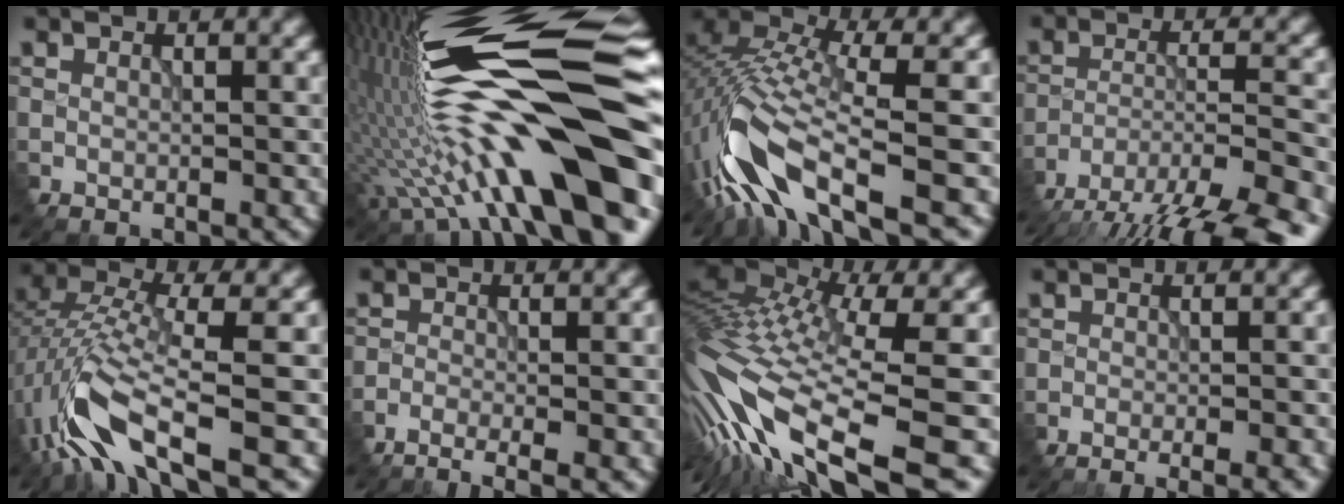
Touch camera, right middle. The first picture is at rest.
{"total": 20.0, "force": [-2.3, 5.0, 19.2], "torque": [-0.307, 0.012, -0.045]}
{"total": 10.4, "force": [-4.5, 3.1, 8.9], "torque": [-0.172, 0.011, -0.082]}
{"total": 14.3, "force": [-12.0, 3.5, 7.1], "torque": [-0.126, -0.018, -0.161]}
{"total": 9.6, "force": [-4.9, 2.5, 7.9], "torque": [-0.159, 0.009, -0.090]}
{"total": 4.8, "force": [-3.7, 1.0, 2.9], "torque": [-0.026, 0.001, -0.054]}
{"total": 15.2, "force": [-6.7, 4.6, 12.8], "torque": [-0.267, 0.007, -0.104]}
{"total": 5.9, "force": [-3.4, 1.9, 4.4], "torque": [-0.022, 0.008, -0.032]}